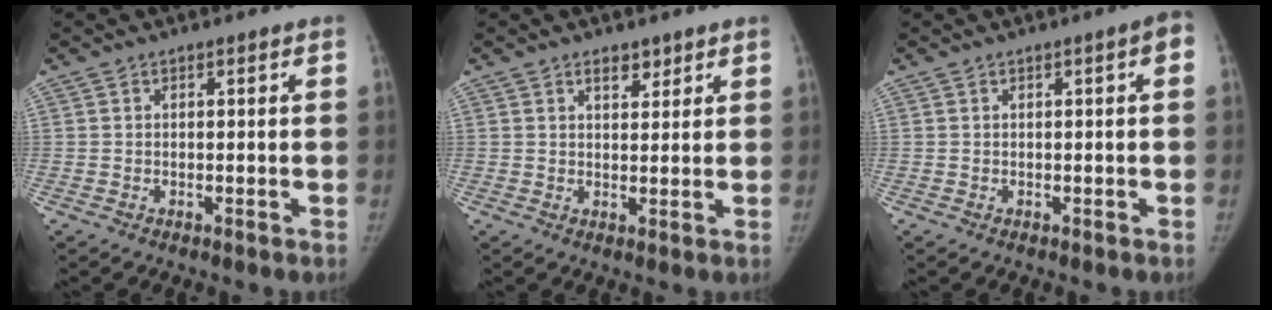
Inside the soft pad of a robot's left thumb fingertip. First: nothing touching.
{"total": 2.9, "force": [2.1, 1.6, 1.3], "torque": [0.000, -0.012, 0.034]}
{"total": 2.2, "force": [0.3, 0.3, 2.2], "torque": [-0.028, 0.008, 0.002]}